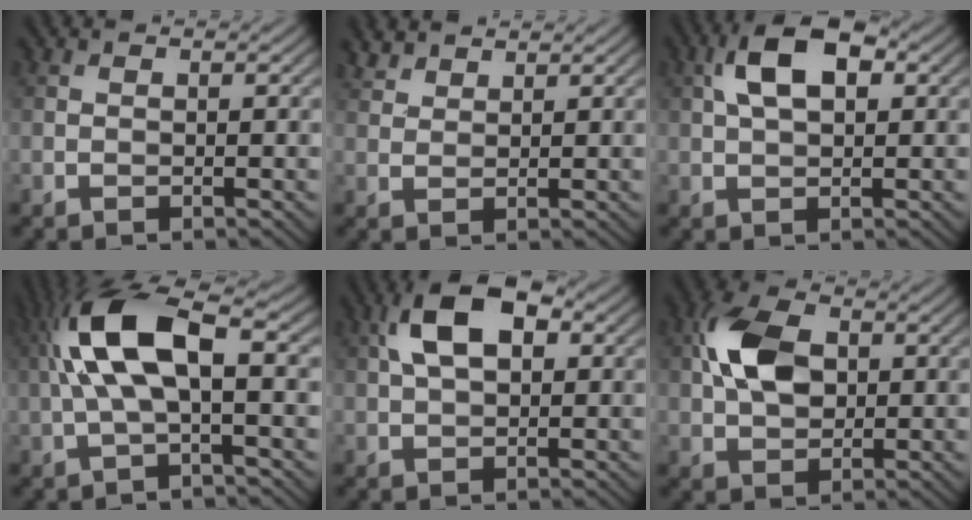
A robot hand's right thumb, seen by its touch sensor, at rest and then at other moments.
{"total": 2.6, "force": [2.3, 1.0, 0.7], "torque": [-0.021, 0.006, 0.053]}
{"total": 6.8, "force": [2.0, 3.5, 5.5], "torque": [-0.108, 0.015, 0.030]}
{"total": 9.7, "force": [0.8, 3.2, 9.1], "torque": [-0.196, 0.022, 0.009]}
{"total": 7.7, "force": [2.1, 4.2, 6.1], "torque": [-0.123, 0.019, 0.030]}
{"total": 8.3, "force": [1.4, 5.4, 6.2], "torque": [-0.140, 0.016, 0.020]}